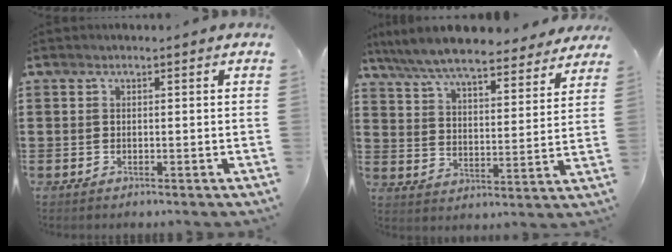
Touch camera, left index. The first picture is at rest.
{"total": 7.9, "force": [7.4, 0.7, 2.8], "torque": [-0.086, -0.040, 0.132]}